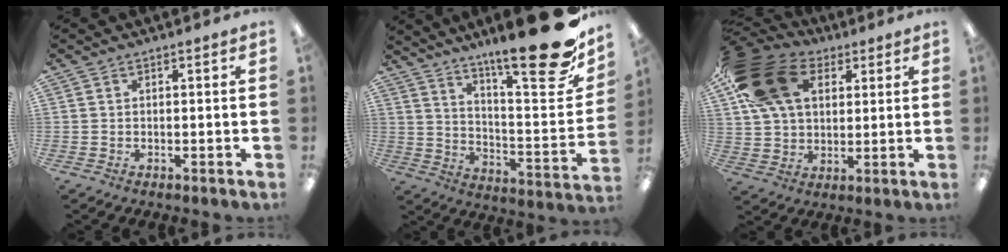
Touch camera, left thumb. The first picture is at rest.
{"total": 22.4, "force": [15.6, 4.3, 15.5], "torque": [-0.213, -0.122, 0.246]}
{"total": 19.2, "force": [7.7, 13.1, 11.8], "torque": [-0.219, -0.004, 0.145]}